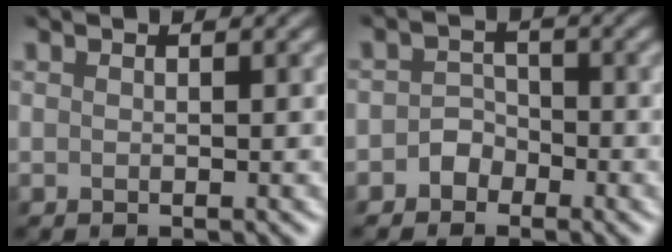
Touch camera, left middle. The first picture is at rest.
{"total": 1.5, "force": [-1.0, 1.1, -0.2], "torque": [0.018, 0.012, -0.027]}